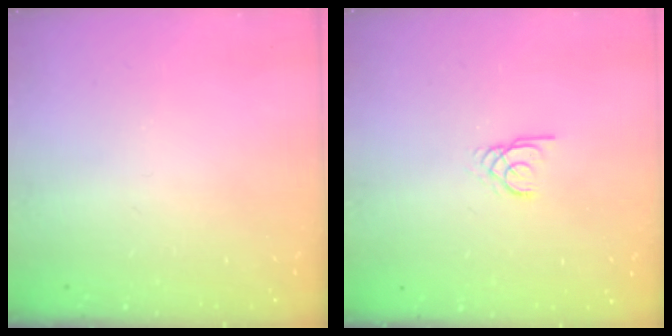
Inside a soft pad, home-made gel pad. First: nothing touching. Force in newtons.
{"total": 1.8, "press": 1.8, "slide": 0.2}